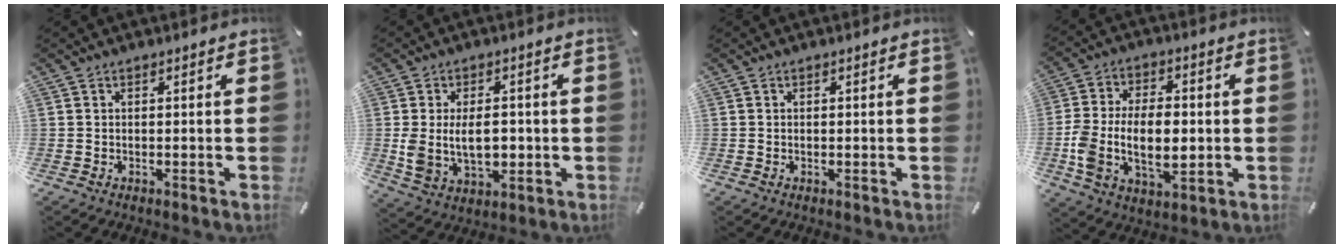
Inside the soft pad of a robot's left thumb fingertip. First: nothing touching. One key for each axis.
{"total": 10.2, "fx": 0.0, "fy": 6.8, "fz": 7.7, "tx": -0.139, "ty": -0.002, "tz": 0.000}
{"total": 0.0}
{"total": 13.7, "fx": -1.6, "fy": 8.8, "fz": 10.4, "tx": -0.208, "ty": 0.003, "tz": -0.026}